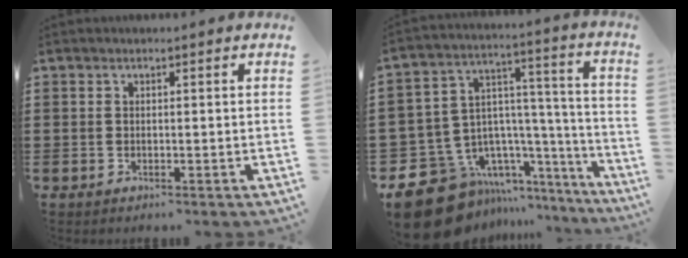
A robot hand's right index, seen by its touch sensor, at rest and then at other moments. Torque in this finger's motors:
{"motor_torque": [-0.92, 1.22, -1.05, -0.21]}